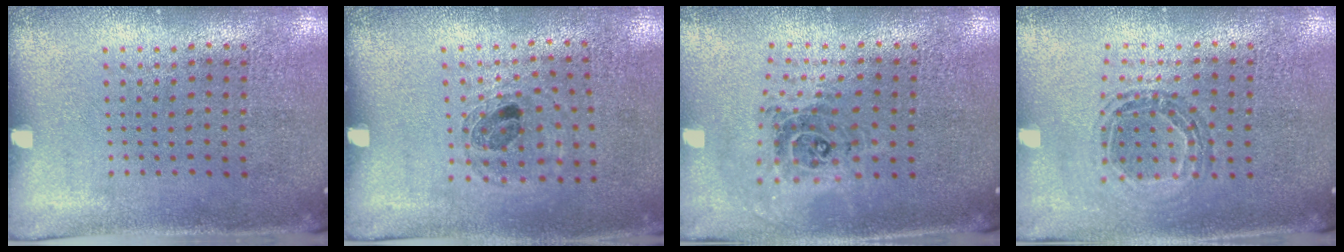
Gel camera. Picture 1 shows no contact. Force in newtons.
{"total": 0.9, "press": 0.9, "slide": 0.2}
{"total": 1.0, "press": 0.9, "slide": 0.3}
{"total": 0.5, "press": 0.5, "slide": 0.0}